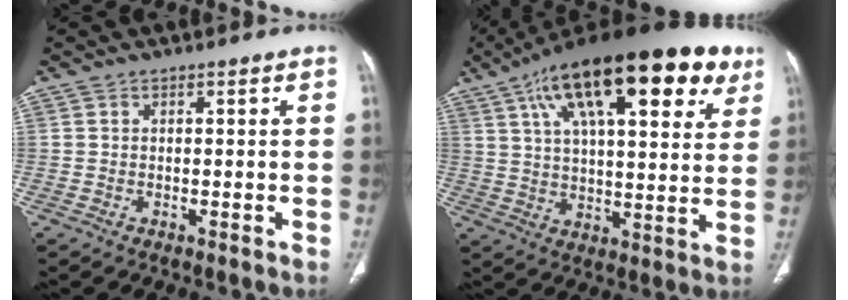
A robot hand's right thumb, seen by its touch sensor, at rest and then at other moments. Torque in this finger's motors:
{"motor_torque": [-1.69, 3.31, 2.19, 0.58, 0.24]}